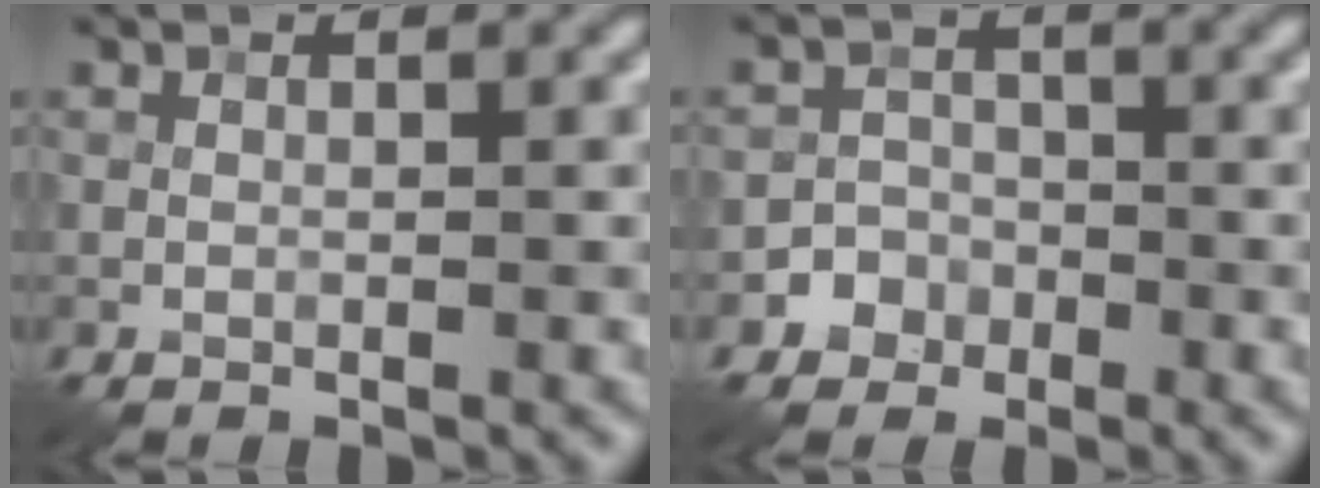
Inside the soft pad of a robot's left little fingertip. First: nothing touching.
{"total": 2.7, "force": [-1.5, 2.3, 0.0], "torque": [0.030, 0.006, -0.033]}